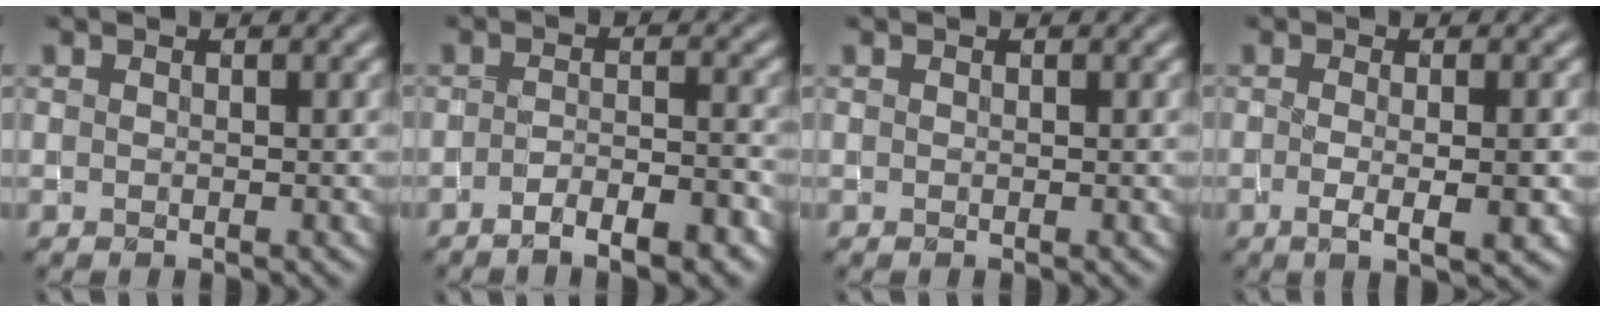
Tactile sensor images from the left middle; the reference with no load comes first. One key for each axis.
{"total": 4.0, "fx": -2.6, "fy": 1.0, "fz": 2.9, "tx": -0.048, "ty": 0.002, "tz": -0.043}
{"total": 0.0}
{"total": 3.5, "fx": -0.6, "fy": 1.0, "fz": 3.4, "tx": -0.053, "ty": -0.010, "tz": -0.007}